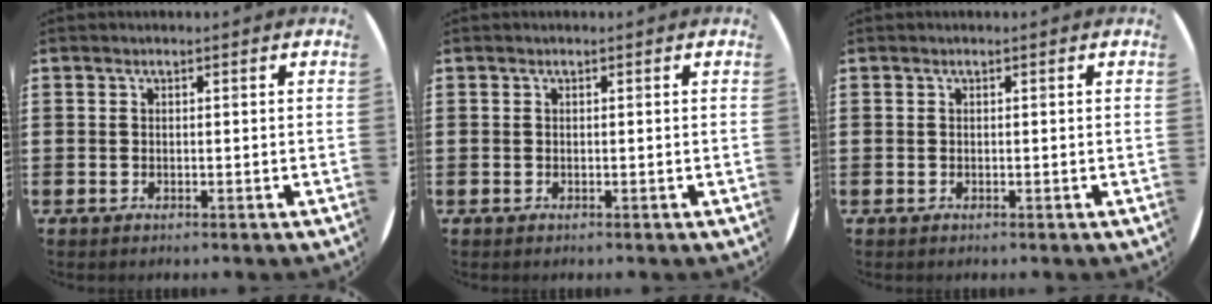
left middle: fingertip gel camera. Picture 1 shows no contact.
{"total": 0.0}
{"total": 0.0}